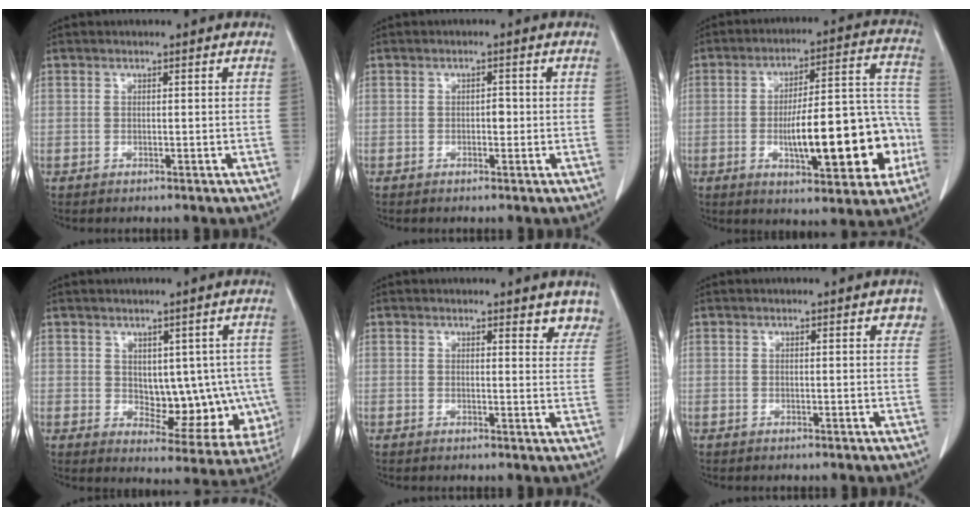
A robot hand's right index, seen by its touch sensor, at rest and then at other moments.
{"total": 1.2, "force": [-0.1, 0.7, 1.0], "torque": [-0.006, 0.005, 0.000]}
{"total": 18.1, "force": [-4.5, 4.9, 16.9], "torque": [-0.231, 0.034, -0.053]}
{"total": 10.6, "force": [0.1, 6.2, 8.6], "torque": [-0.088, 0.010, 0.027]}
{"total": 4.9, "force": [4.3, 1.5, 1.7], "torque": [-0.001, -0.015, 0.032]}
{"total": 1.8, "force": [0.8, 0.7, 1.5], "torque": [-0.007, 0.004, 0.003]}